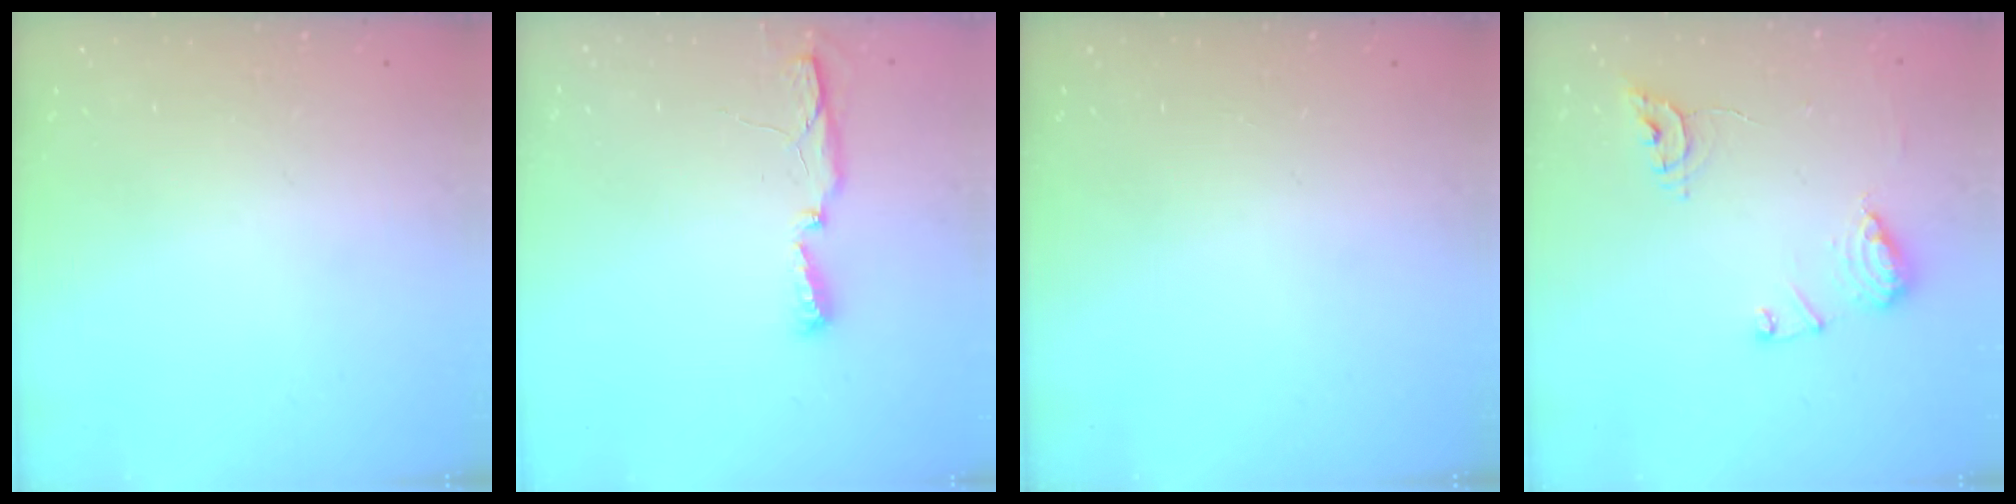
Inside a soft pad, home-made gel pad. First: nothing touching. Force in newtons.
{"total": 5.0, "press": 4.9, "slide": 0.9}
{"total": 0.0}
{"total": 12.1, "press": 12.0, "slide": 1.2}